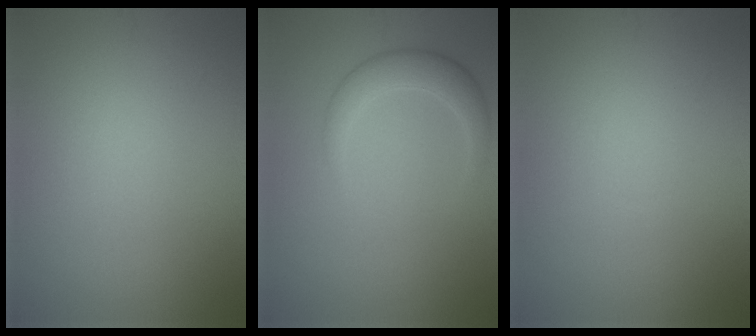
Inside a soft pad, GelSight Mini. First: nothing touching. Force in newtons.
{"total": 2.7, "press": 2.6, "slide": 0.4}
{"total": 0.0}